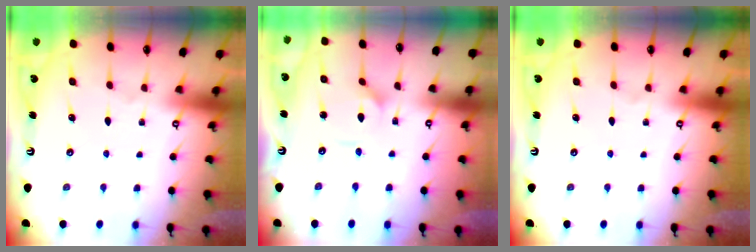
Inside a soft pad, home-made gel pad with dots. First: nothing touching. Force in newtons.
{"total": 2.7, "press": 2.6, "slide": 0.3}
{"total": 0.0}